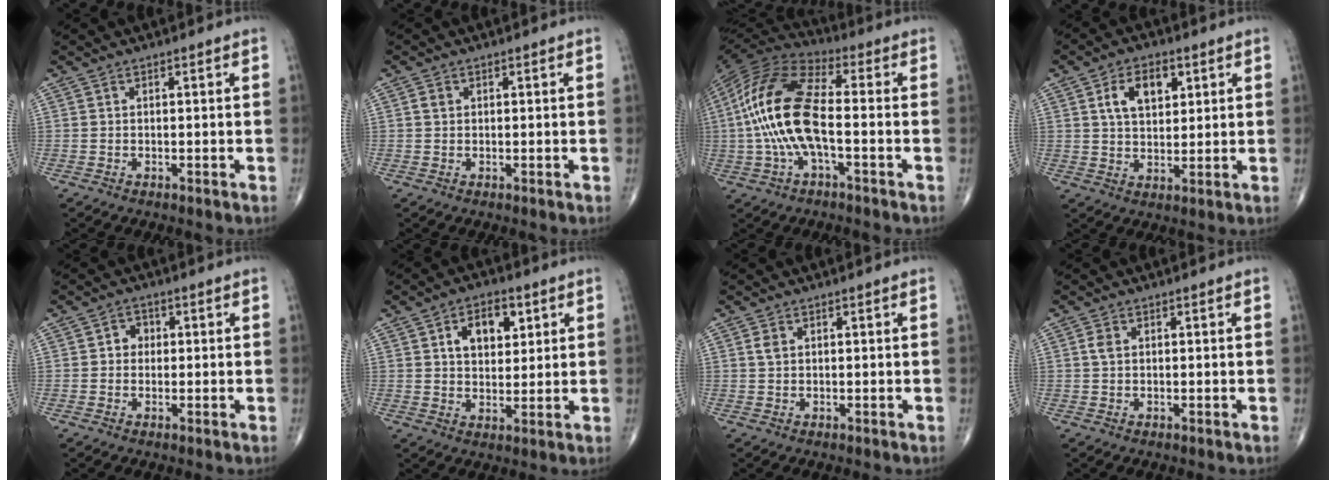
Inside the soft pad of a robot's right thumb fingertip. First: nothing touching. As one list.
[{"total": 1.1, "force": [0.3, 0.9, 0.5], "torque": [-0.008, 0.001, 0.004]}, {"total": 17.7, "force": [-1.5, 7.2, 16.1], "torque": [-0.342, 0.034, -0.033]}, {"total": 8.2, "force": [3.1, 4.9, 5.8], "torque": [-0.078, -0.007, 0.053]}, {"total": 2.6, "force": [0.2, 2.3, 1.2], "torque": [0.001, 0.007, -0.004]}, {"total": 8.4, "force": [3.1, 5.2, 5.8], "torque": [-0.058, -0.010, 0.048]}, {"total": 1.4, "force": [0.4, 0.9, 1.0], "torque": [-0.019, 0.002, 0.010]}, {"total": 1.5, "force": [0.3, 1.0, 1.1], "torque": [-0.023, 0.003, 0.007]}]